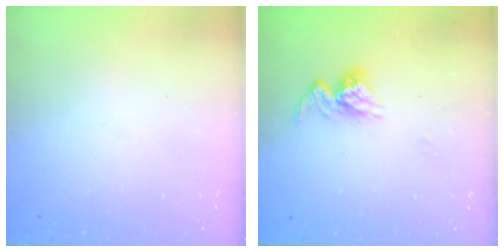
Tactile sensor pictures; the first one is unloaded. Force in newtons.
{"total": 10.0, "press": 10.0, "slide": 0.8}